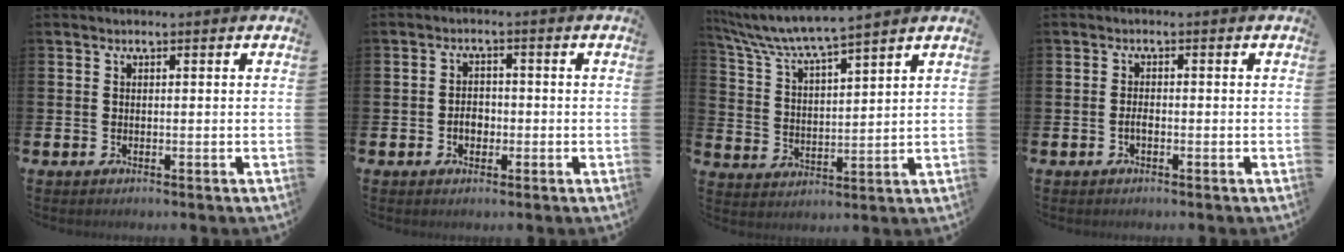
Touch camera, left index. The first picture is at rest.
{"total": 2.5, "force": [-0.8, 1.9, 1.5], "torque": [-0.021, 0.002, -0.019]}
{"total": 6.3, "force": [6.0, 0.0, 2.0], "torque": [-0.069, -0.036, 0.103]}
{"total": 1.2, "force": [-0.6, 0.5, 1.0], "torque": [-0.019, 0.001, -0.012]}